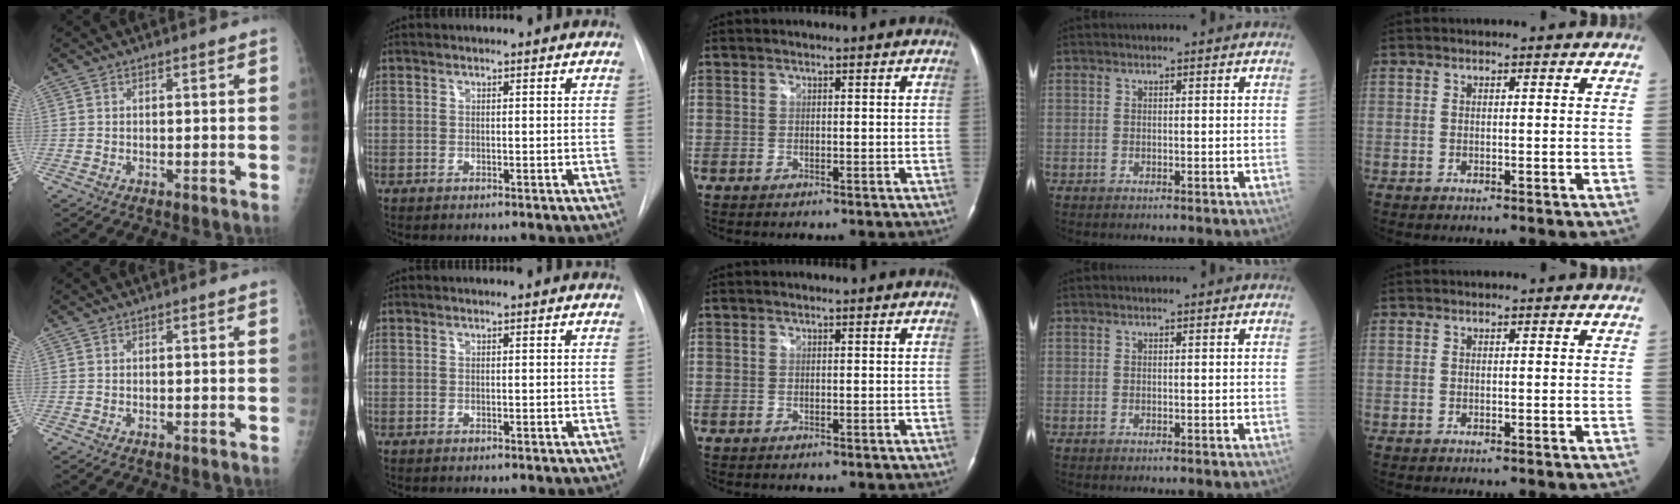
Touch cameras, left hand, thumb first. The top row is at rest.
{}